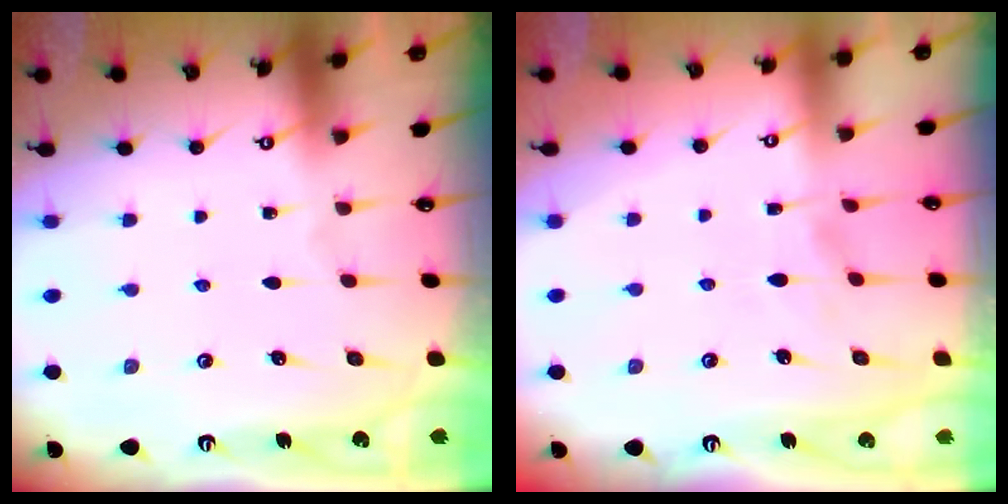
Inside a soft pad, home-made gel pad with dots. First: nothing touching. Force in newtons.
{"total": 3.6, "press": 3.5, "slide": 0.9}